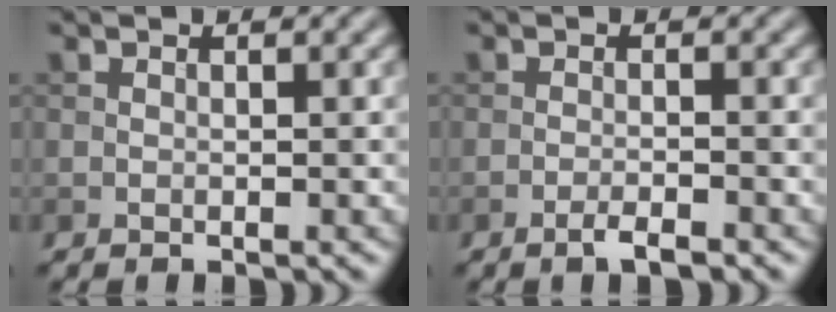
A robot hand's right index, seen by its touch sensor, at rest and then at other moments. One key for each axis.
{"total": 1.8, "fx": -1.2, "fy": 0.2, "fz": 1.2, "tx": -0.020, "ty": 0.002, "tz": -0.023}